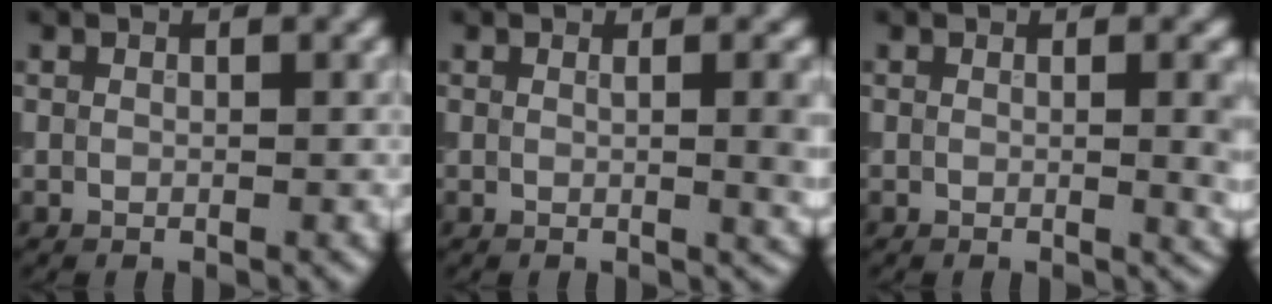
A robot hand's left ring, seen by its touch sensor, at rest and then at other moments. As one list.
[{"total": 3.6, "force": [0.3, 1.2, 3.4], "torque": [-0.031, 0.002, 0.005]}, {"total": 3.4, "force": [0.1, 1.1, 3.2], "torque": [-0.027, -0.001, 0.001]}]